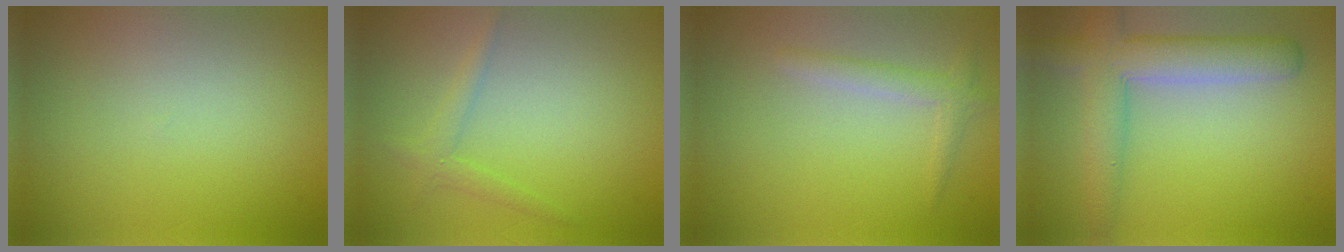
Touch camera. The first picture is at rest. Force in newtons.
{"total": 1.5, "press": 1.5, "slide": 0.1}
{"total": 1.6, "press": 1.6, "slide": 0.1}
{"total": 5.4, "press": 5.4, "slide": 0.3}